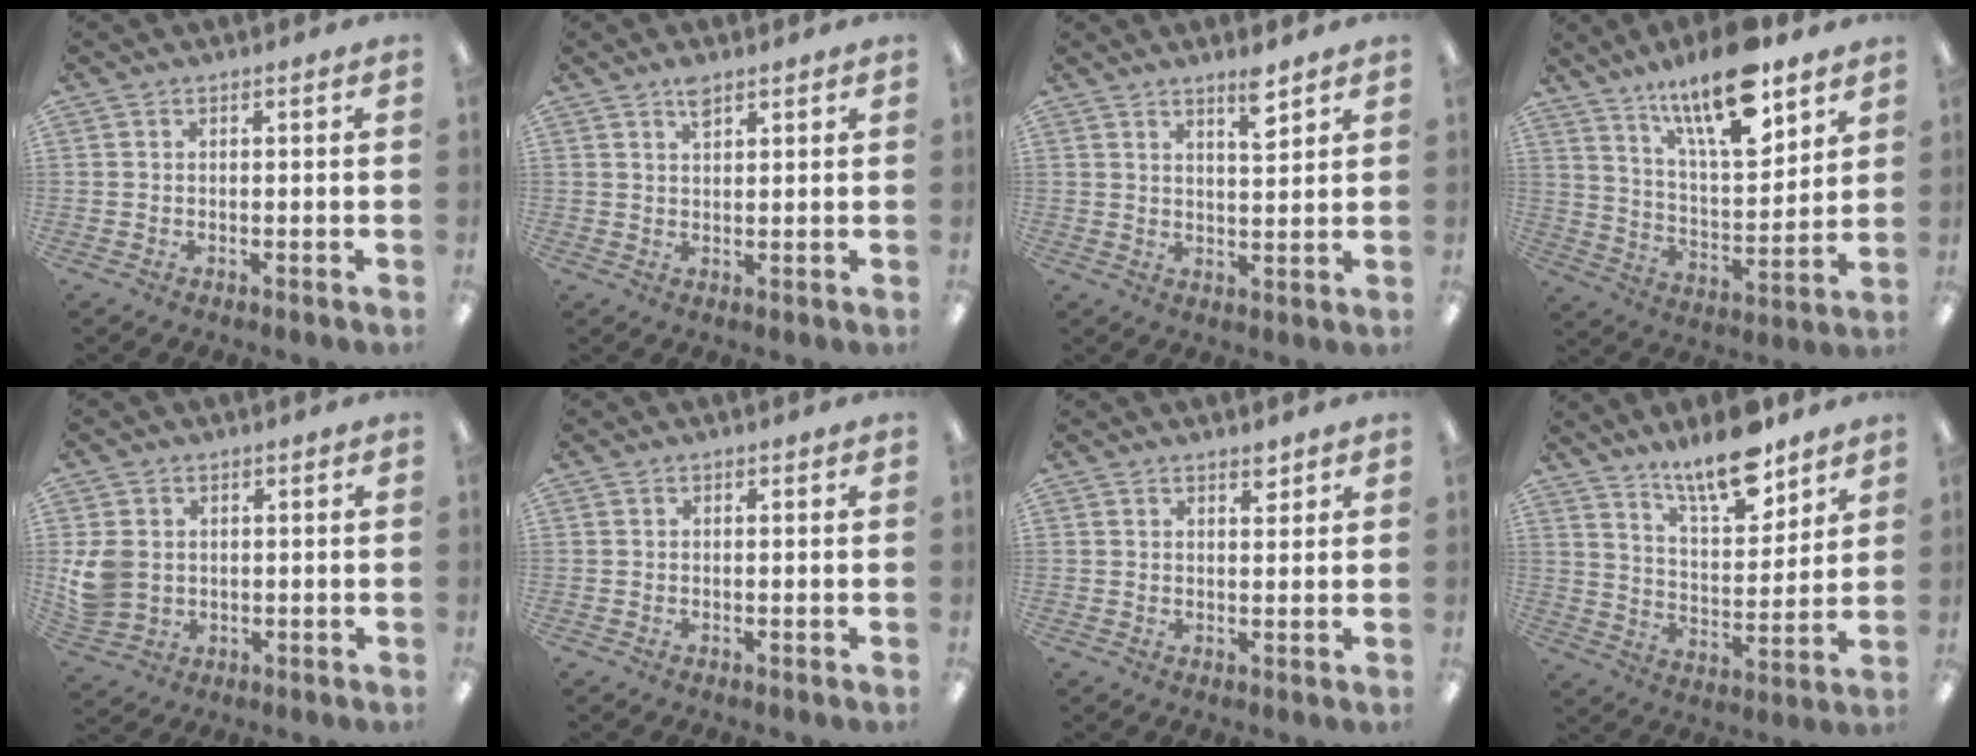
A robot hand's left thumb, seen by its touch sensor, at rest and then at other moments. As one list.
[{"total": 3.0, "force": [2.3, 1.0, 1.8], "torque": [-0.032, -0.001, 0.039]}, {"total": 5.7, "force": [4.3, 1.1, 3.5], "torque": [-0.049, -0.025, 0.067]}, {"total": 18.2, "force": [12.7, 5.6, 11.8], "torque": [-0.197, -0.069, 0.209]}, {"total": 7.1, "force": [1.2, 6.0, 3.6], "torque": [-0.082, 0.008, 0.027]}, {"total": 0.0}, {"total": 2.6, "force": [2.1, 0.9, 1.2], "torque": [-0.009, -0.008, 0.034]}, {"total": 13.7, "force": [10.9, 4.1, 7.3], "torque": [-0.113, -0.066, 0.188]}]